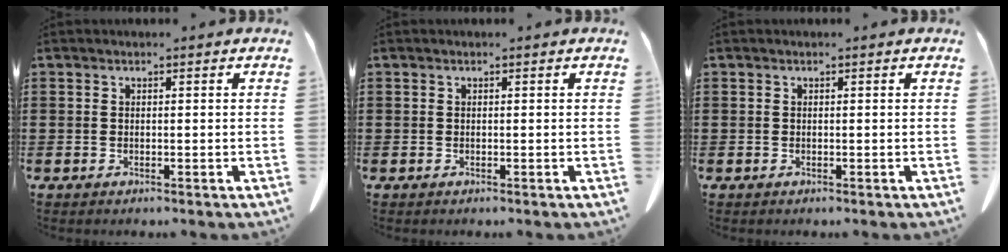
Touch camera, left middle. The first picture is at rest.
{"total": 0.0}
{"total": 0.0}